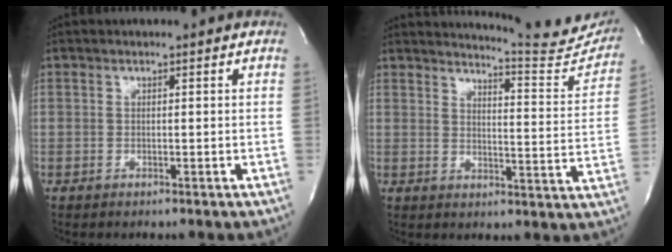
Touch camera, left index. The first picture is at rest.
{"total": 14.5, "force": [14.2, 0.7, 2.6], "torque": [-0.030, -0.080, 0.157]}